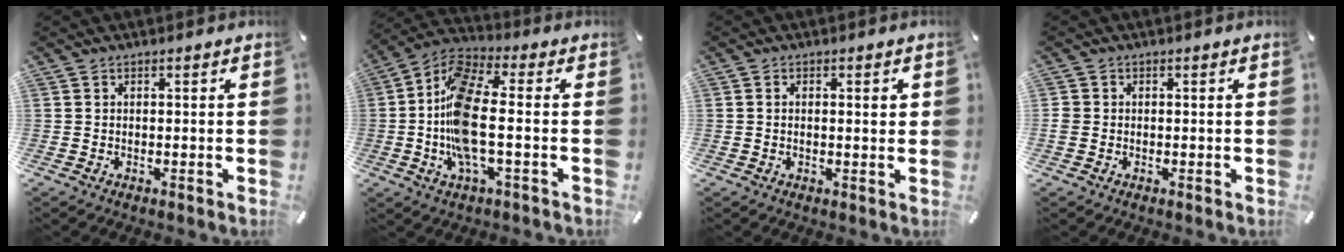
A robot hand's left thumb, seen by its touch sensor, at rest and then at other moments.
{"total": 14.0, "force": [-1.8, 5.3, 12.9], "torque": [-0.282, -0.012, -0.038]}
{"total": 2.0, "force": [0.3, 0.8, 1.8], "torque": [-0.027, 0.001, 0.001]}
{"total": 1.3, "force": [-0.3, 1.2, 0.5], "torque": [-0.008, 0.005, -0.007]}